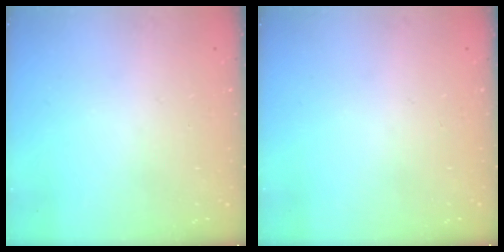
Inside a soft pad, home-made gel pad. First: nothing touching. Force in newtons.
{"total": 0.0}